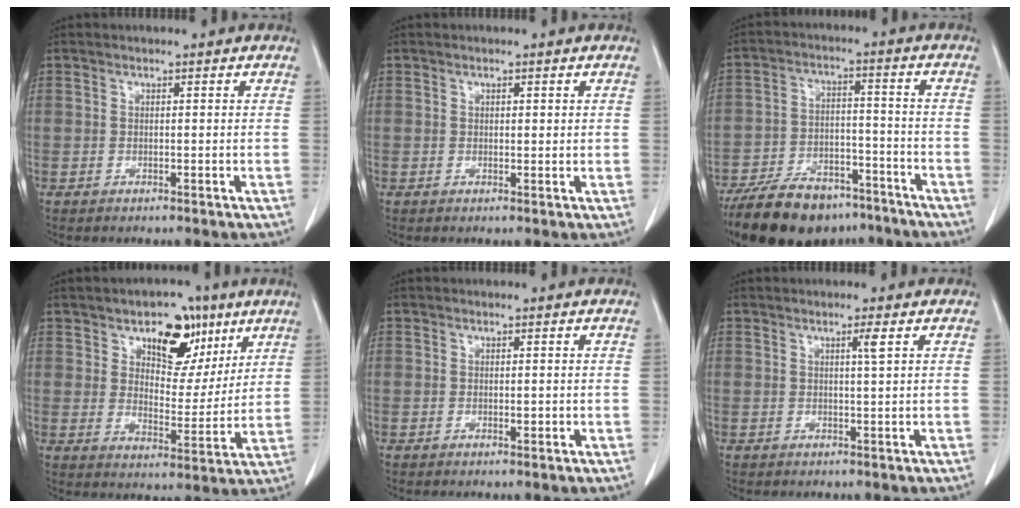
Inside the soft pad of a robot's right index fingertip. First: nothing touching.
{"total": 1.0, "force": [0.4, 0.4, 0.8], "torque": [-0.011, -0.002, 0.006]}
{"total": 16.2, "force": [-13.8, 6.5, 5.6], "torque": [-0.099, 0.011, -0.209]}
{"total": 10.9, "force": [6.0, 6.4, 6.4], "torque": [-0.085, 0.011, 0.096]}
{"total": 0.8, "force": [-0.1, 0.3, 0.8], "torque": [-0.011, -0.001, -0.001]}
{"total": 1.6, "force": [0.6, -0.4, 1.4], "torque": [-0.026, -0.004, 0.011]}